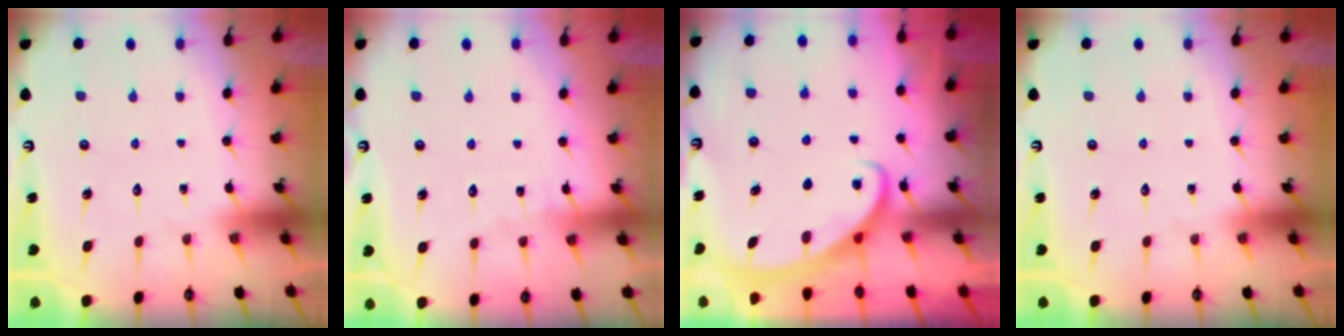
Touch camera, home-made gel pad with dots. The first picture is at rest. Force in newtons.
{"total": 3.5, "press": 3.5, "slide": 0.2}
{"total": 2.6, "press": 2.6, "slide": 0.4}
{"total": 0.0}